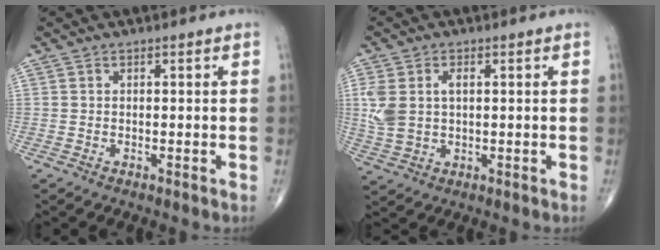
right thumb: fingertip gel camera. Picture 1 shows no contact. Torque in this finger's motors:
{"motor_torque": [1.15, 1.17, 0.72, 0.23, 0.05]}